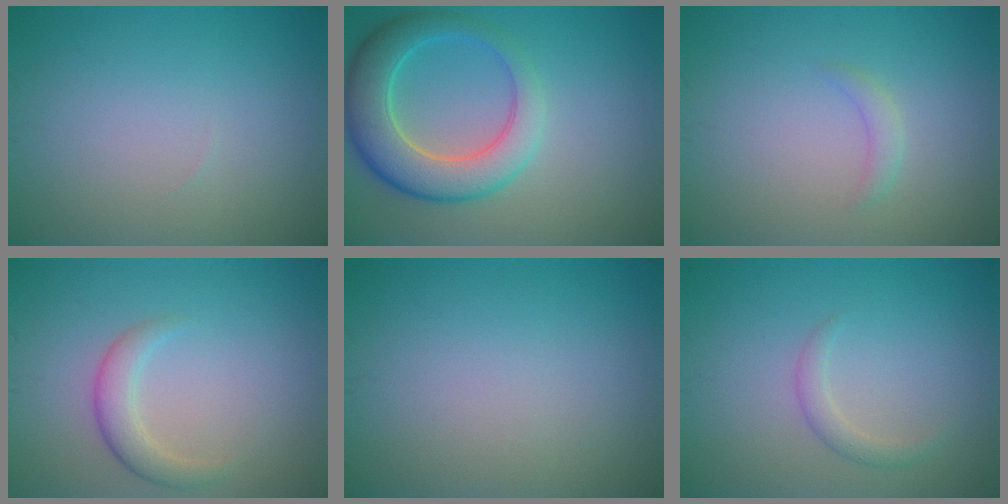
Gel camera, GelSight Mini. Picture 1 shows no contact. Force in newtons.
{"total": 6.8, "press": 6.8, "slide": 0.5}
{"total": 1.1, "press": 1.1, "slide": 0.1}
{"total": 2.4, "press": 2.4, "slide": 0.1}
{"total": 0.0}
{"total": 1.5, "press": 1.5, "slide": 0.1}